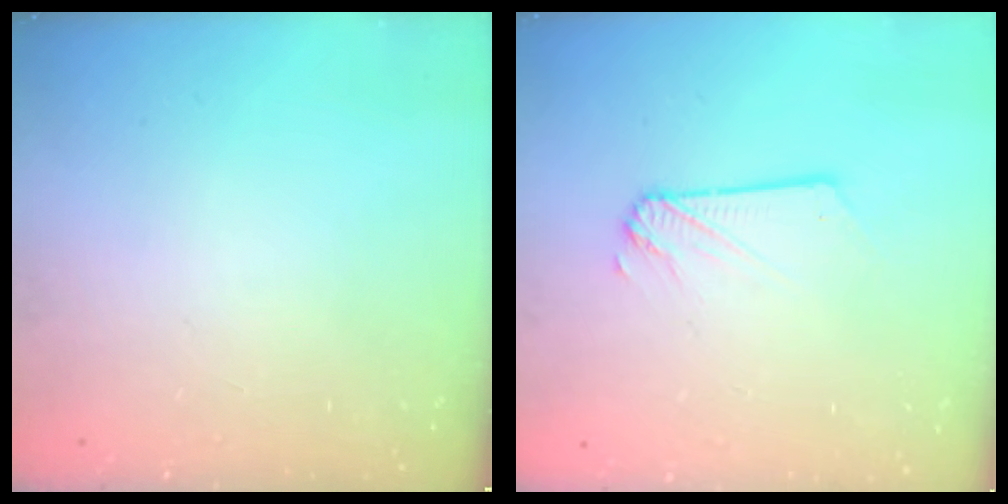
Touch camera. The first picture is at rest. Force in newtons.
{"total": 1.9, "press": 1.9, "slide": 0.3}